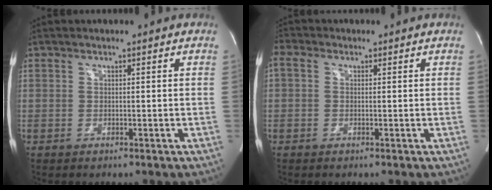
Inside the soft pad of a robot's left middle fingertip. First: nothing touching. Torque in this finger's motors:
{"motor_torque": [0.93, -0.43, 0.71, 0.21]}